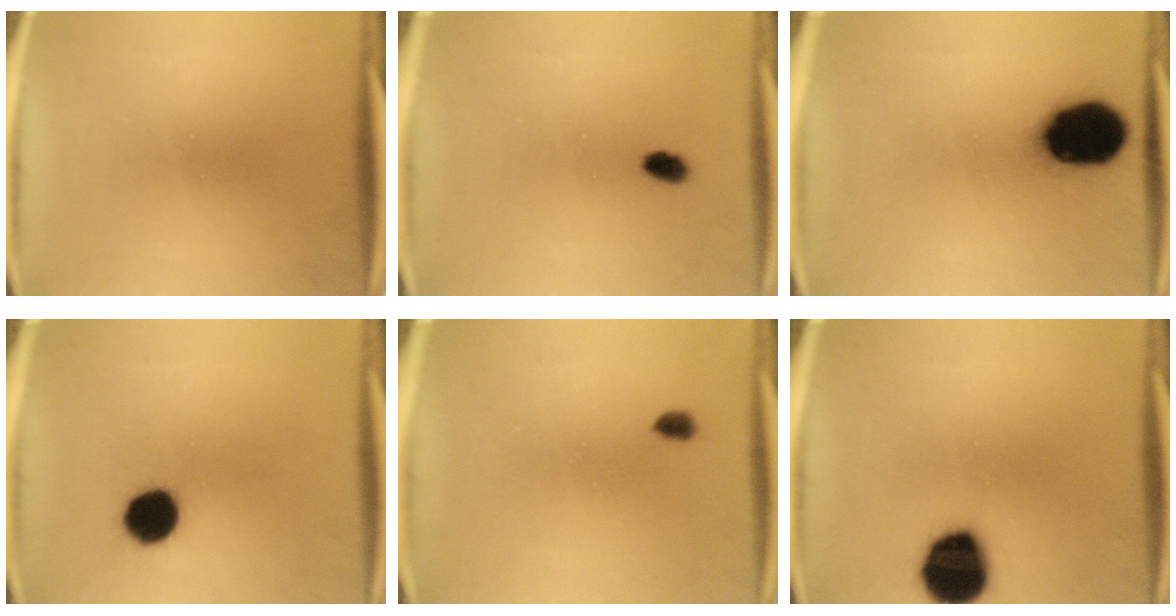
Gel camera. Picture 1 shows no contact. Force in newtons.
{"total": 2.3}
{"total": 18.9}
{"total": 9.1}
{"total": 2.1}
{"total": 15.9}